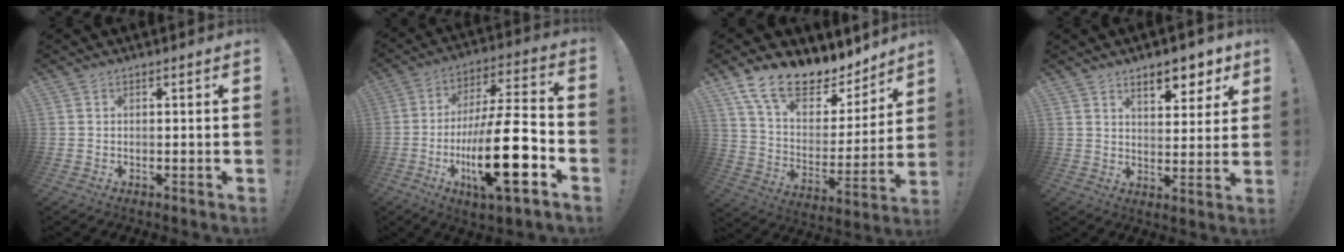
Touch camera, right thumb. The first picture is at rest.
{"total": 24.3, "force": [-7.5, 6.7, 22.1], "torque": [-0.387, 0.031, -0.122]}
{"total": 16.5, "force": [12.5, 7.2, 8.1], "torque": [-0.138, -0.087, 0.224]}
{"total": 8.7, "force": [5.9, 3.7, 5.1], "torque": [-0.064, -0.037, 0.104]}